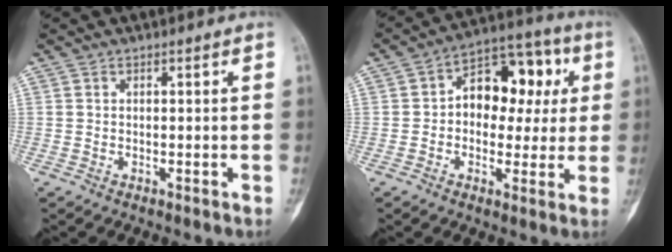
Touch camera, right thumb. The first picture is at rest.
{"total": 14.5, "force": [2.1, 9.8, 10.4], "torque": [-0.096, 0.033, 0.021]}